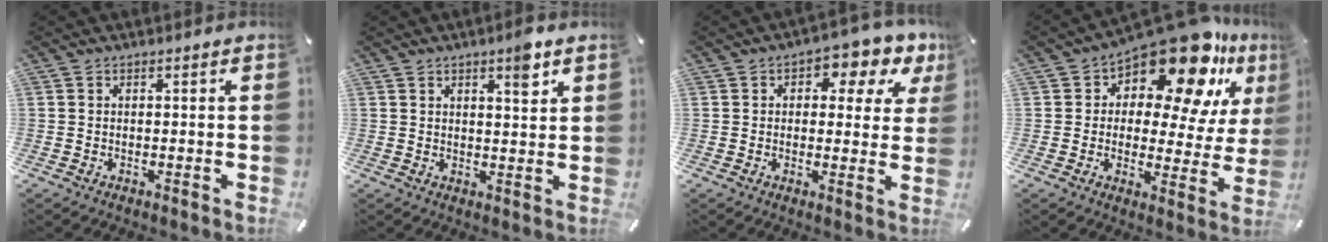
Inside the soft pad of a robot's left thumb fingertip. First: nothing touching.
{"total": 5.0, "force": [3.2, 1.4, 3.6], "torque": [-0.037, -0.019, 0.046]}
{"total": 6.7, "force": [2.6, 4.4, 4.3], "torque": [-0.048, -0.013, 0.036]}
{"total": 17.8, "force": [12.4, 7.6, 10.2], "torque": [-0.154, -0.098, 0.206]}